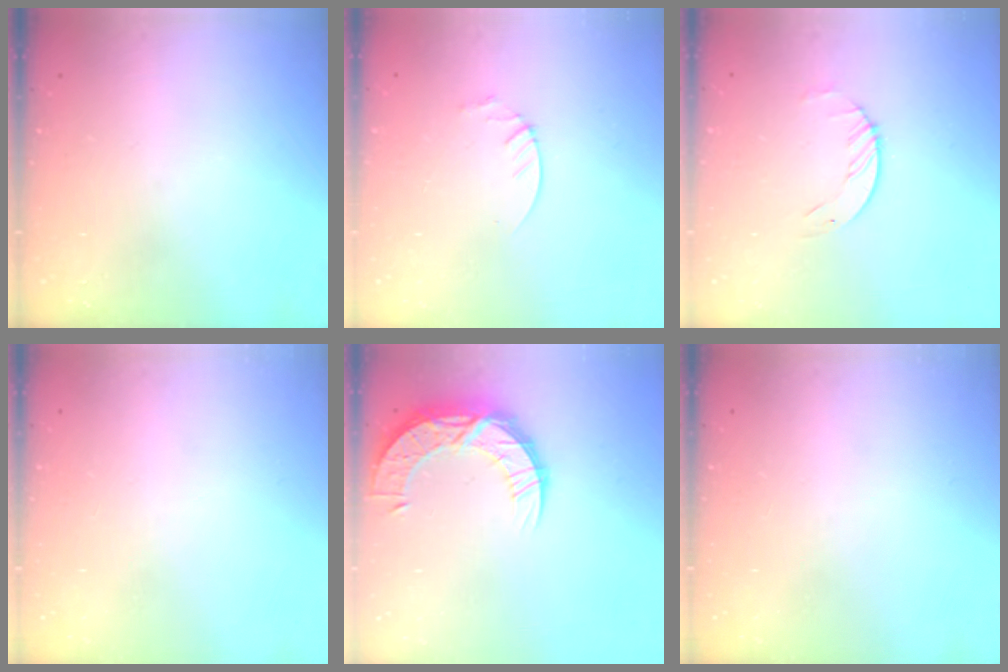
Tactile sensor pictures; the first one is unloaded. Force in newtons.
{"total": 2.1, "press": 2.1, "slide": 0.2}
{"total": 1.7, "press": 1.7, "slide": 0.2}
{"total": 0.0}
{"total": 12.8, "press": 12.8, "slide": 0.9}
{"total": 0.0}